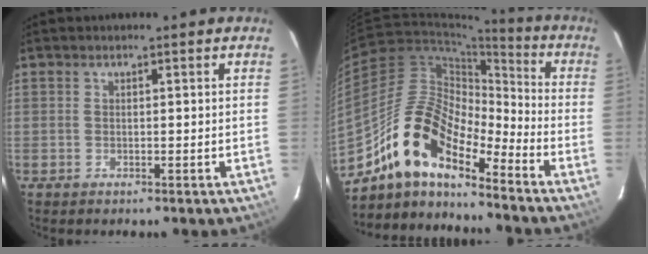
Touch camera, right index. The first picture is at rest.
{"total": 14.8, "force": [-11.3, 4.9, 8.2], "torque": [-0.146, 0.012, -0.229]}